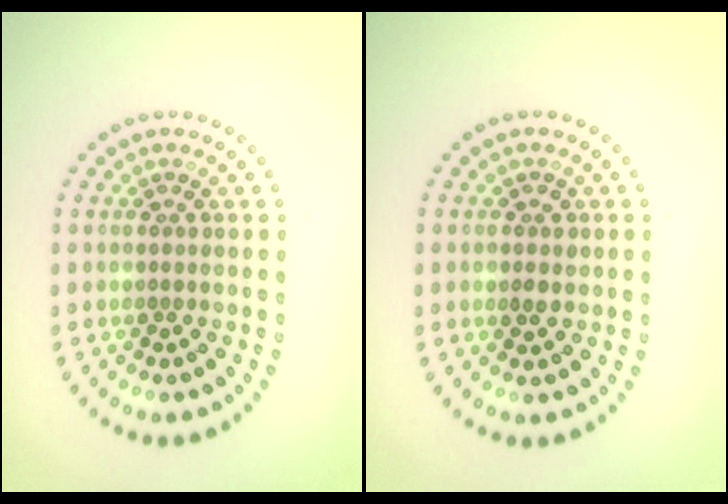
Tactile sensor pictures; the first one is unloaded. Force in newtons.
{"total": 1.3, "press": 1.3, "slide": 0.2}